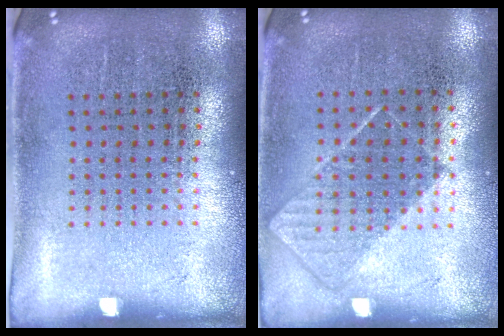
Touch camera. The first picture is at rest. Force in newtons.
{"total": 0.8, "press": 0.6, "slide": 0.5}